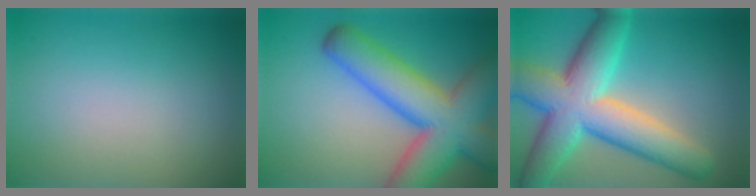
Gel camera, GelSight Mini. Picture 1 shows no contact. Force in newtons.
{"total": 11.7, "press": 11.6, "slide": 0.6}
{"total": 10.8, "press": 10.8, "slide": 0.6}